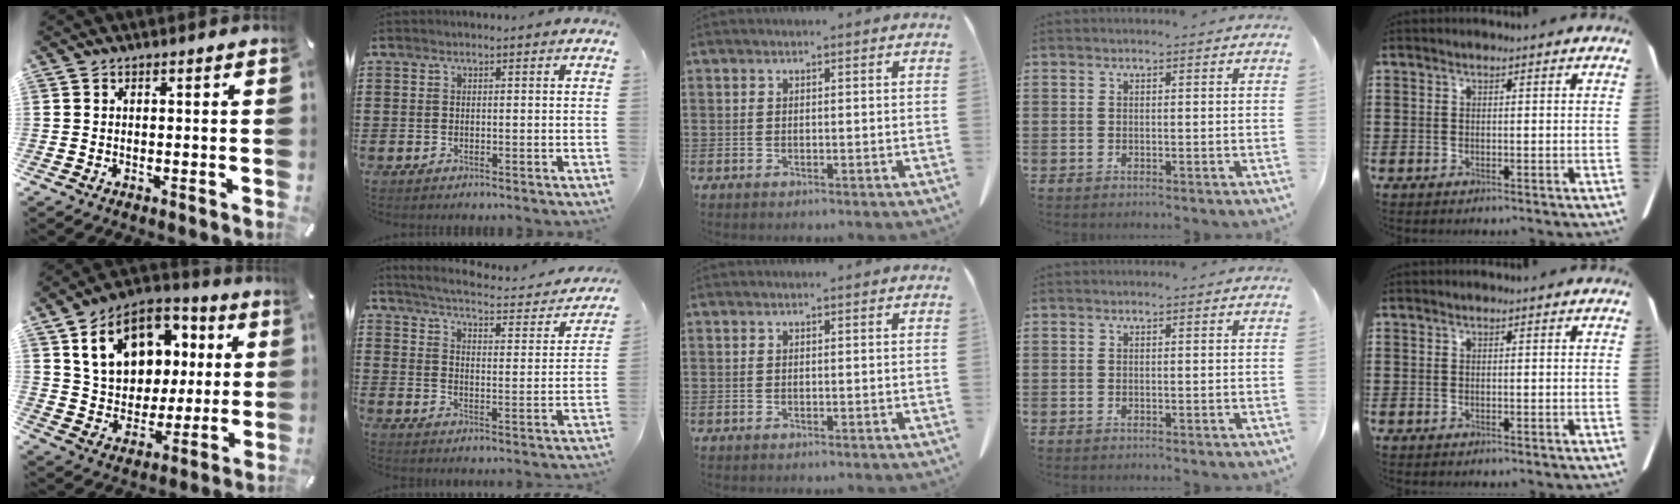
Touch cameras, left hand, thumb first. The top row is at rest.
{"thumb": {"total": 16.6, "force": [5.8, 13.0, 8.5], "torque": [-0.159, -0.007, 0.115]}, "index": {"total": 3.5, "force": [3.3, -0.3, 1.3], "torque": [-0.047, -0.031, 0.046]}}